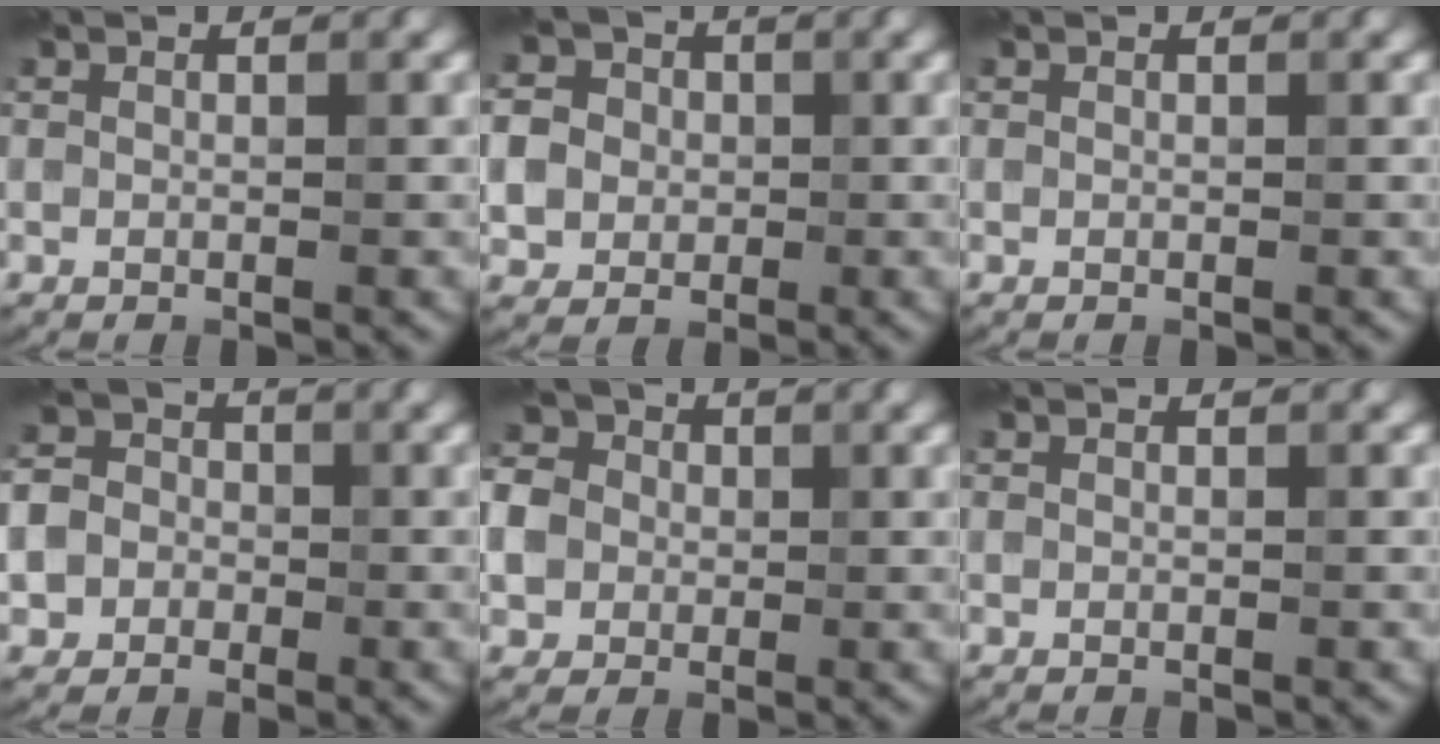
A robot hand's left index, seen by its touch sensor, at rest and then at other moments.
{"total": 8.0, "force": [0.3, 7.4, 3.1], "torque": [-0.075, 0.029, -0.016]}
{"total": 0.0}
{"total": 7.9, "force": [-2.4, 7.1, 2.4], "torque": [-0.051, -0.009, -0.078]}
{"total": 6.5, "force": [0.3, 5.6, 3.3], "torque": [-0.069, 0.026, -0.017]}
{"total": 0.0}